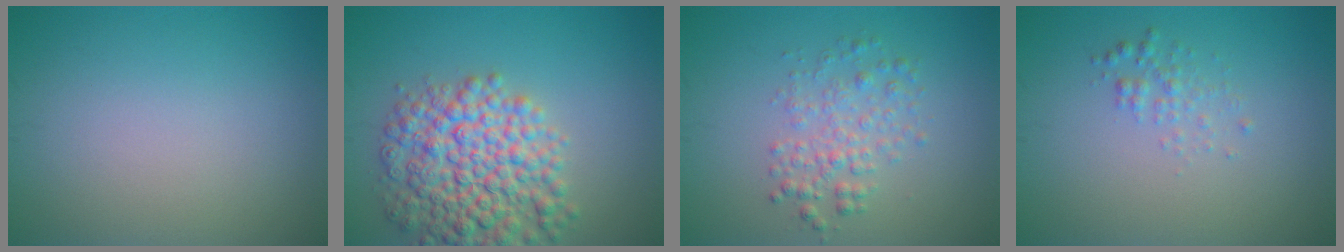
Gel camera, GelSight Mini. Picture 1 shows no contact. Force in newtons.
{"total": 8.2, "press": 8.2, "slide": 0.3}
{"total": 2.7, "press": 2.7, "slide": 0.0}
{"total": 1.3, "press": 1.3, "slide": 0.0}